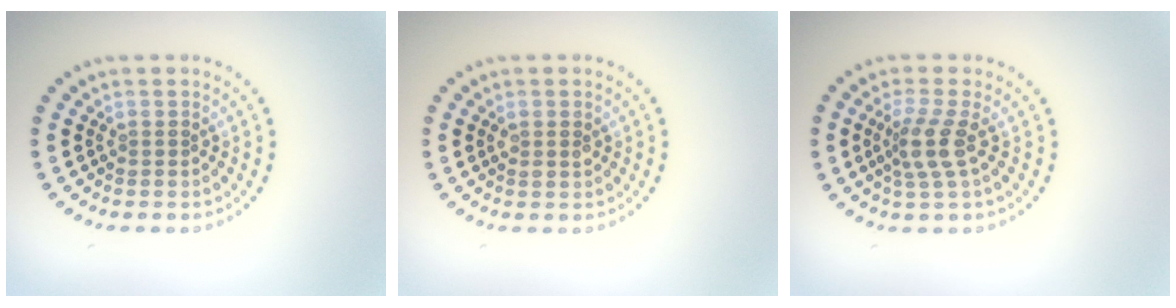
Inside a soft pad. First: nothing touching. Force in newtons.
{"total": 1.2, "press": 1.2, "slide": 0.3}
{"total": 2.8, "press": 2.1, "slide": 1.9}